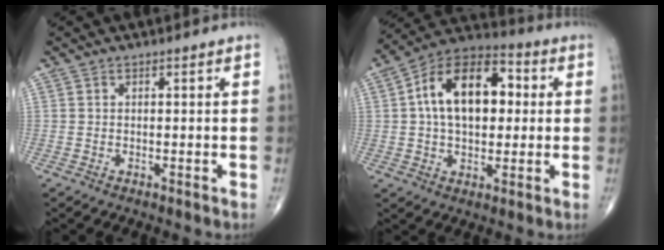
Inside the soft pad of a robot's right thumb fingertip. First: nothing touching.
{"total": 17.4, "force": [2.7, 10.4, 13.7], "torque": [-0.204, 0.025, 0.036]}